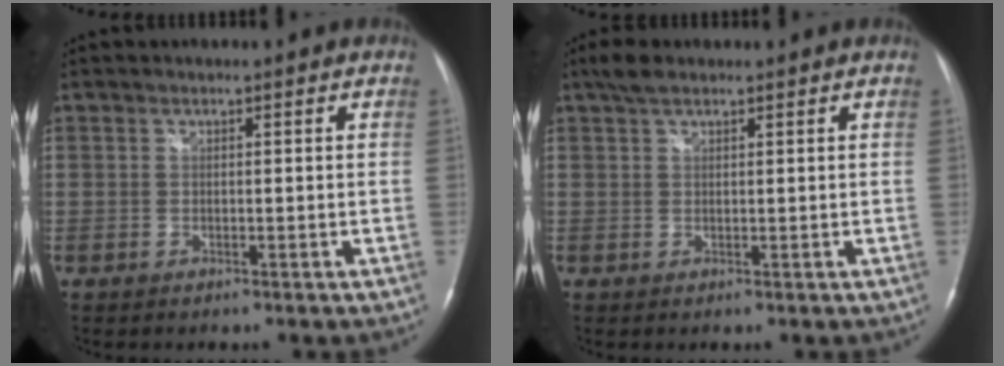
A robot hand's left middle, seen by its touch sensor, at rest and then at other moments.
{"total": 2.8, "force": [2.1, 1.0, 1.5], "torque": [-0.034, 0.013, 0.040]}